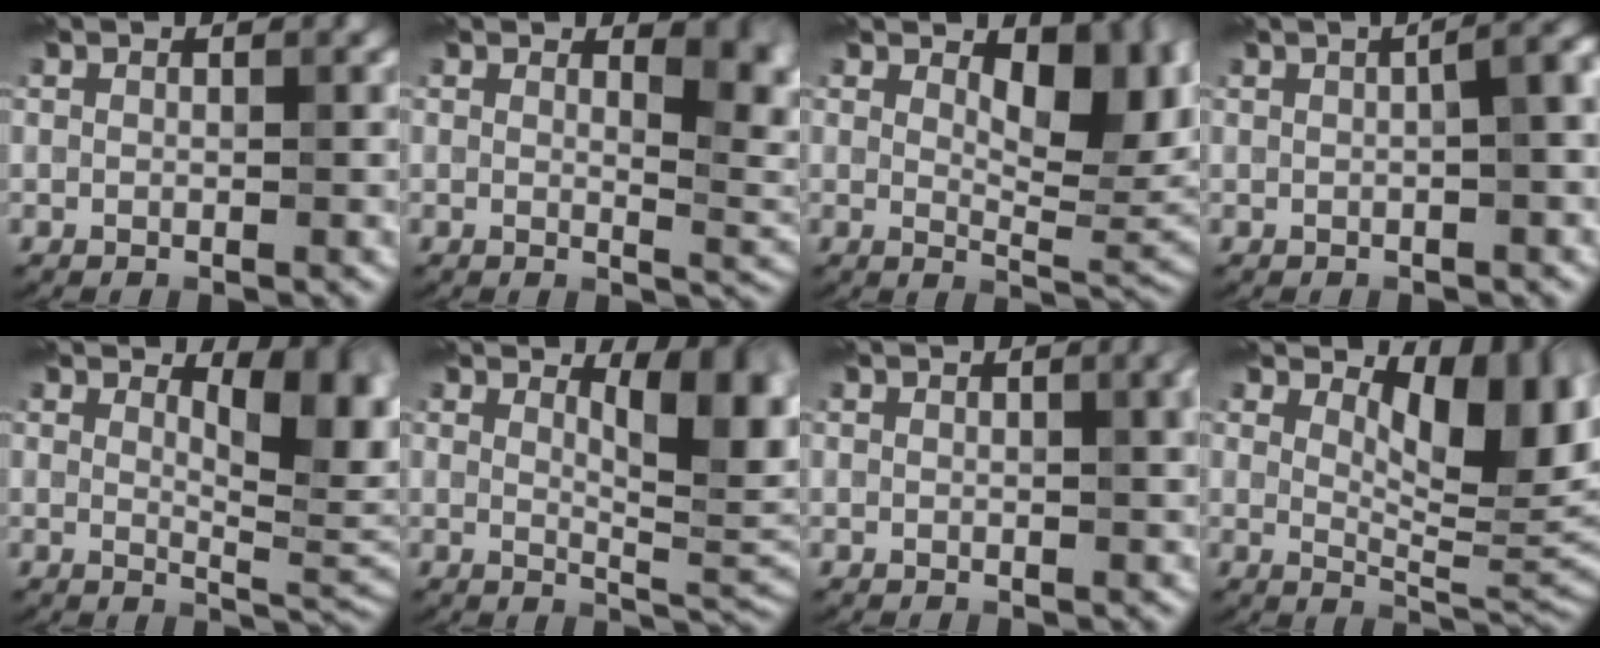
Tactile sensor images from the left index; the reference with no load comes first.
{"total": 4.4, "force": [1.9, 1.6, 3.6], "torque": [-0.039, -0.005, 0.030]}
{"total": 7.7, "force": [2.7, 3.7, 6.2], "torque": [-0.090, -0.014, 0.043]}
{"total": 5.2, "force": [0.4, 2.0, 4.8], "torque": [-0.036, 0.021, 0.002]}
{"total": 5.2, "force": [1.9, 2.0, 4.4], "torque": [-0.058, -0.011, 0.030]}
{"total": 5.8, "force": [2.2, 1.9, 5.0], "torque": [-0.068, -0.011, 0.036]}
{"total": 3.9, "force": [1.1, 1.6, 3.3], "torque": [-0.032, 0.004, 0.020]}
{"total": 7.7, "force": [3.0, 3.7, 6.1], "torque": [-0.088, -0.016, 0.045]}